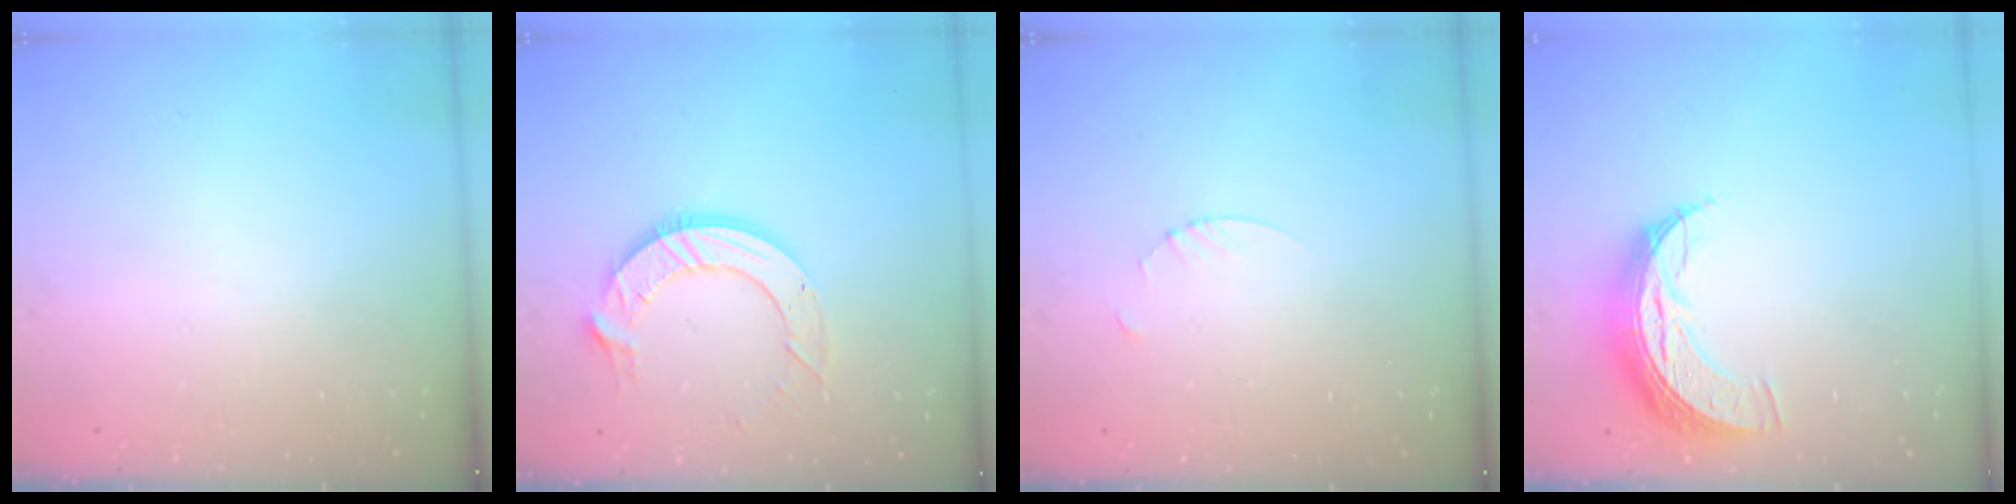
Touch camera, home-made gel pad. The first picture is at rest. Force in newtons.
{"total": 11.3, "press": 11.2, "slide": 1.1}
{"total": 2.7, "press": 2.7, "slide": 0.3}
{"total": 10.1, "press": 10.1, "slide": 0.7}